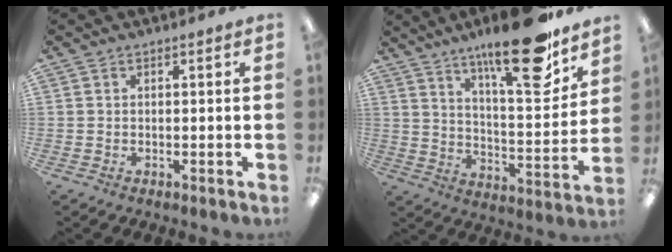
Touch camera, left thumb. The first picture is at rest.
{"total": 20.7, "force": [15.3, 4.7, 13.2], "torque": [-0.201, -0.098, 0.242]}